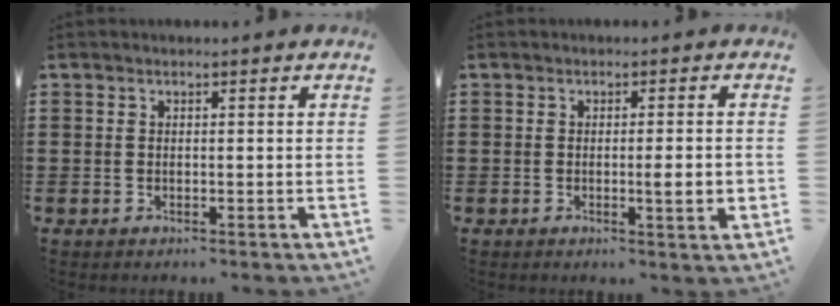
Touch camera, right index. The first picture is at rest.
{"total": 3.9, "force": [-0.5, 0.3, 3.9], "torque": [-0.055, -0.007, -0.011]}